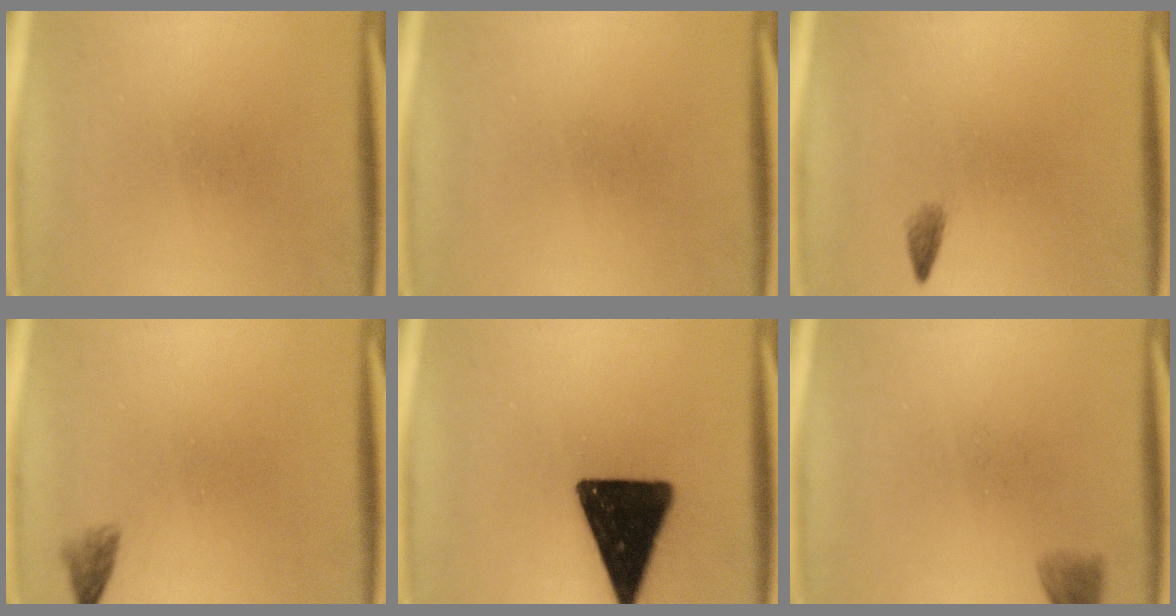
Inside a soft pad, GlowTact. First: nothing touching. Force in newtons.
{"total": 0.0}
{"total": 1.0}
{"total": 1.5}
{"total": 18.7}
{"total": 2.2}